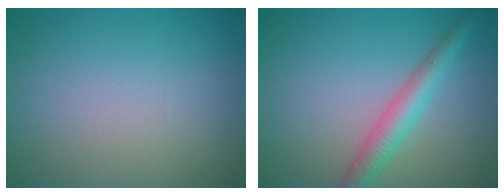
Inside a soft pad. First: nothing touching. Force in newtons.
{"total": 3.5, "press": 3.5, "slide": 0.1}